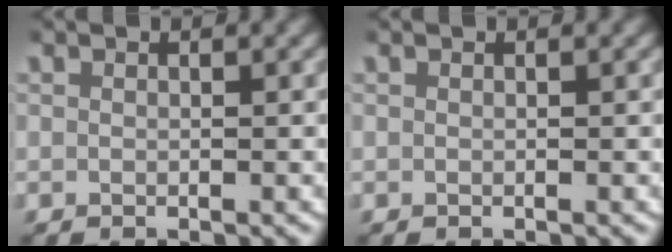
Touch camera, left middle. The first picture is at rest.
{"total": 0.0}